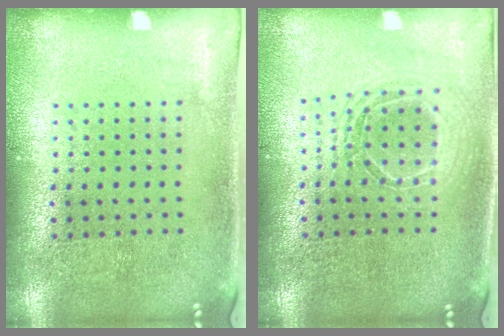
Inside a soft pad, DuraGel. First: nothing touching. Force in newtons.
{"total": 1.7, "press": 1.5, "slide": 0.9}